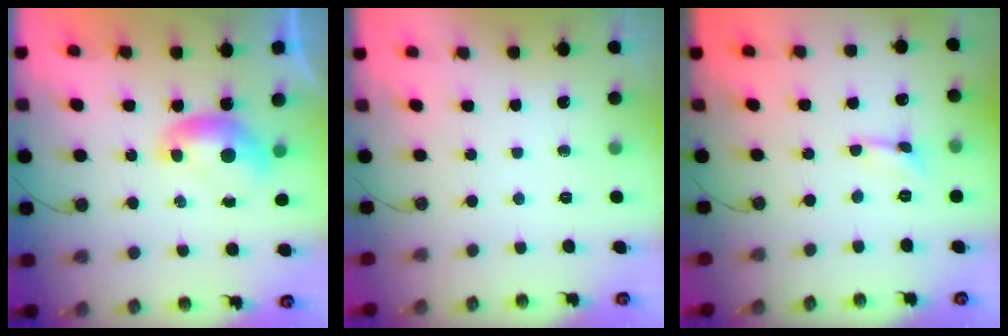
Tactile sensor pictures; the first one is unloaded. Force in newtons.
{"total": 0.0}
{"total": 0.0}